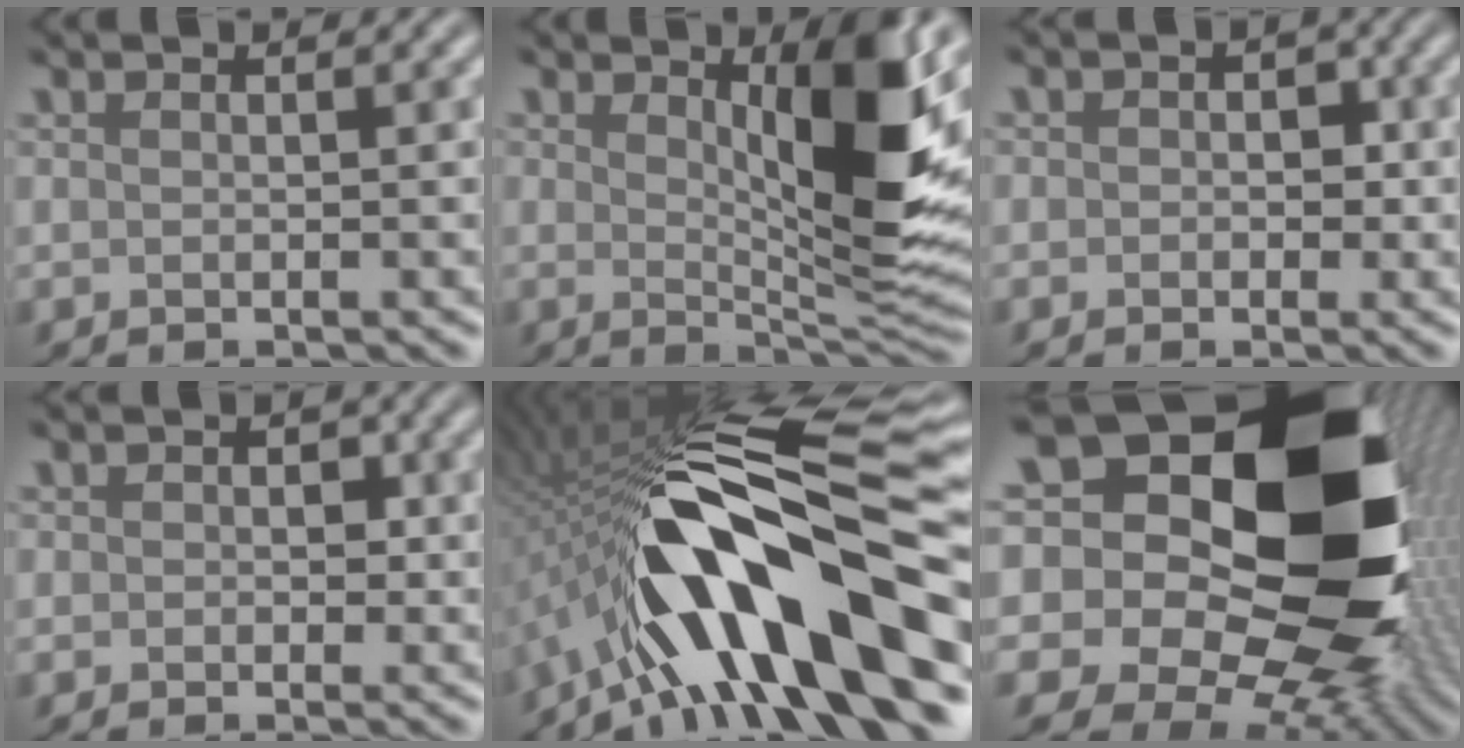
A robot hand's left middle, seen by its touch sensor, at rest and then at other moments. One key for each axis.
{"total": 6.9, "fx": 1.5, "fy": 0.7, "fz": 6.7, "tx": -0.119, "ty": -0.025, "tz": 0.065}
{"total": 1.2, "fx": -1.0, "fy": -0.1, "fz": -0.6, "tx": -0.006, "ty": -0.012, "tz": 0.013}
{"total": 1.3, "fx": -1.0, "fy": -0.3, "fz": -0.8, "tx": -0.002, "ty": -0.012, "tz": 0.014}
{"total": 14.1, "fx": -6.7, "fy": 3.4, "fz": 11.9, "tx": -0.197, "ty": 0.014, "tz": -0.080}
{"total": 22.4, "fx": 4.0, "fy": 17.0, "fz": 14.1, "tx": -0.253, "ty": 0.015, "tz": 0.061}